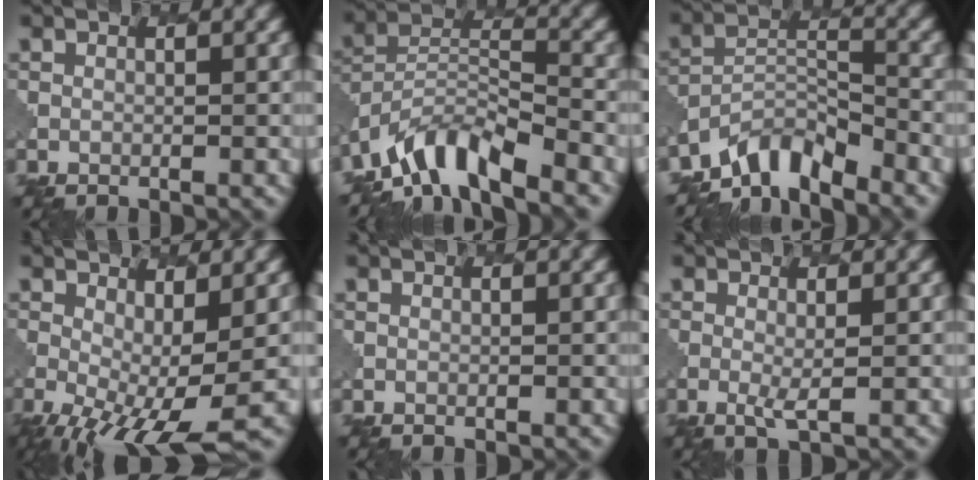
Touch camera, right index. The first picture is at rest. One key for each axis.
{"total": 6.9, "fx": -5.6, "fy": 1.9, "fz": 3.5, "tx": -0.057, "ty": 0.000, "tz": -0.110}
{"total": 5.5, "fx": -4.9, "fy": 1.8, "fz": 1.8, "tx": -0.022, "ty": -0.003, "tz": -0.098}
{"total": 7.9, "fx": -2.7, "fy": 2.3, "fz": 7.1, "tx": -0.136, "ty": -0.024, "tz": -0.037}
{"total": 0.0}
{"total": 1.2, "fx": 0.3, "fy": 0.2, "fz": 1.2, "tx": -0.030, "ty": -0.006, "tz": 0.008}